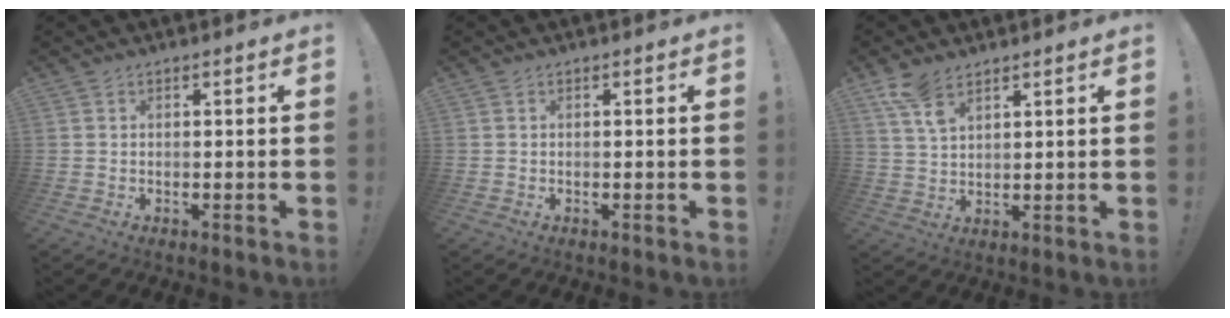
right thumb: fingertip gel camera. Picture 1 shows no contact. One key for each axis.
{"total": 0.0}
{"total": 7.0, "fx": 4.9, "fy": 2.7, "fz": 4.2, "tx": -0.084, "ty": -0.021, "tz": 0.093}